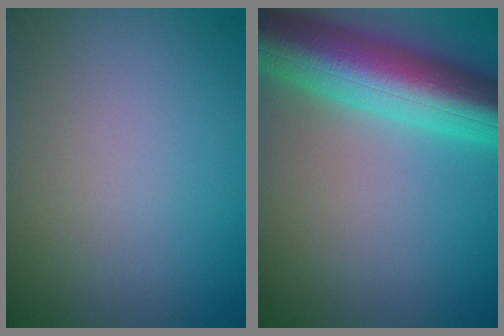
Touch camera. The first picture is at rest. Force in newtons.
{"total": 11.7, "press": 11.7, "slide": 0.2}